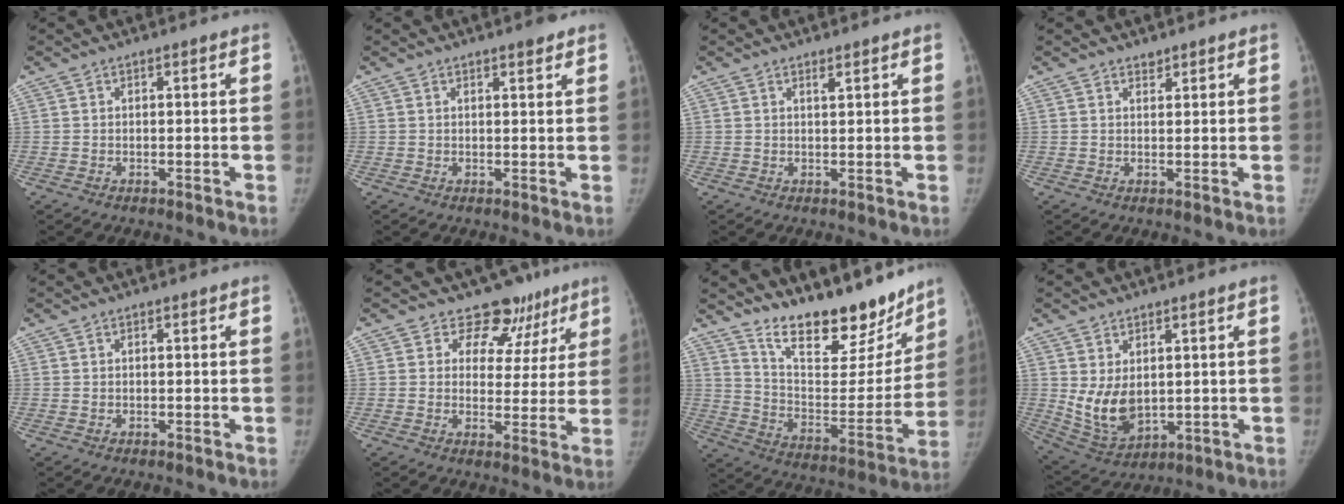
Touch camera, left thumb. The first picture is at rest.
{"total": 2.0, "force": [1.5, 0.5, 1.3], "torque": [-0.015, -0.008, 0.019]}
{"total": 0.9, "force": [0.7, 0.1, 0.5], "torque": [-0.008, -0.007, 0.013]}
{"total": 1.1, "force": [1.0, 0.6, 0.1], "torque": [0.011, -0.008, 0.014]}
{"total": 0.0}
{"total": 9.8, "force": [7.0, 6.7, 1.3], "torque": [0.027, -0.034, 0.079]}
{"total": 22.7, "force": [18.2, 7.8, 11.0], "torque": [-0.121, -0.113, 0.285]}
{"total": 9.1, "force": [1.2, 6.0, 6.7], "torque": [-0.106, -0.022, 0.048]}